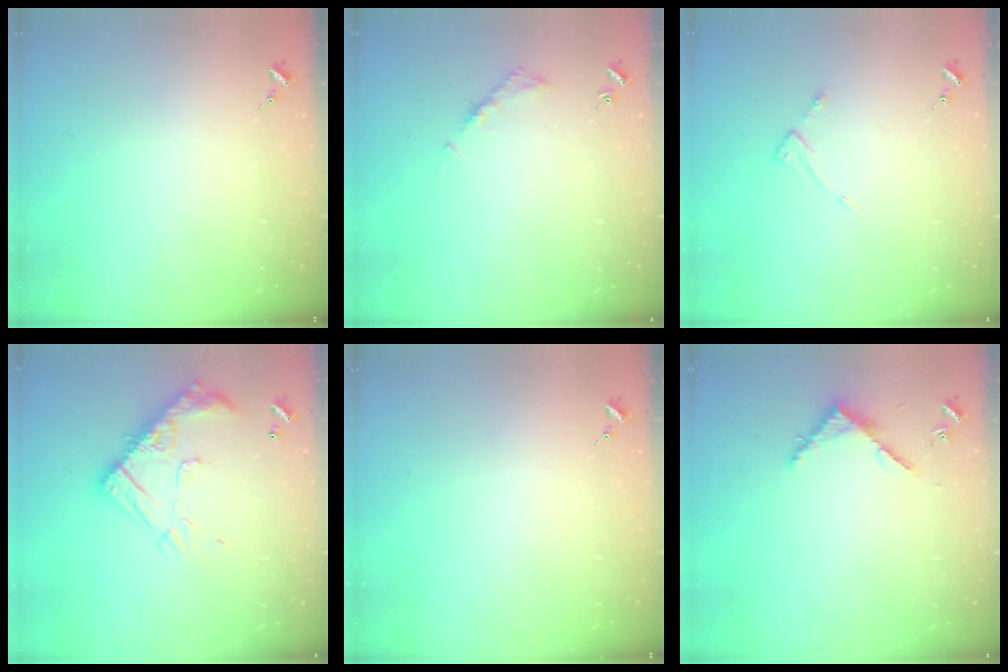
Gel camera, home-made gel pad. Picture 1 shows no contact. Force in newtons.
{"total": 4.2, "press": 4.1, "slide": 0.6}
{"total": 3.9, "press": 3.9, "slide": 0.5}
{"total": 20.8, "press": 20.8, "slide": 0.6}
{"total": 0.0}
{"total": 3.7, "press": 3.7, "slide": 0.3}